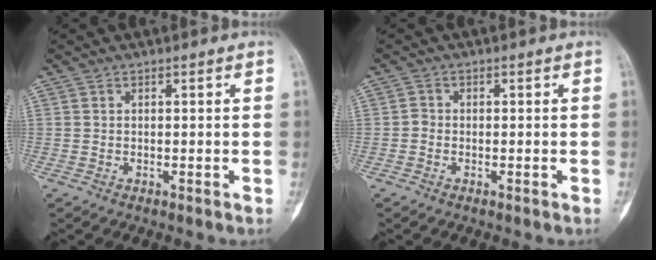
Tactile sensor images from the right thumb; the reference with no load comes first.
{"total": 1.1, "force": [-0.4, 0.9, 0.5], "torque": [-0.003, 0.004, -0.011]}